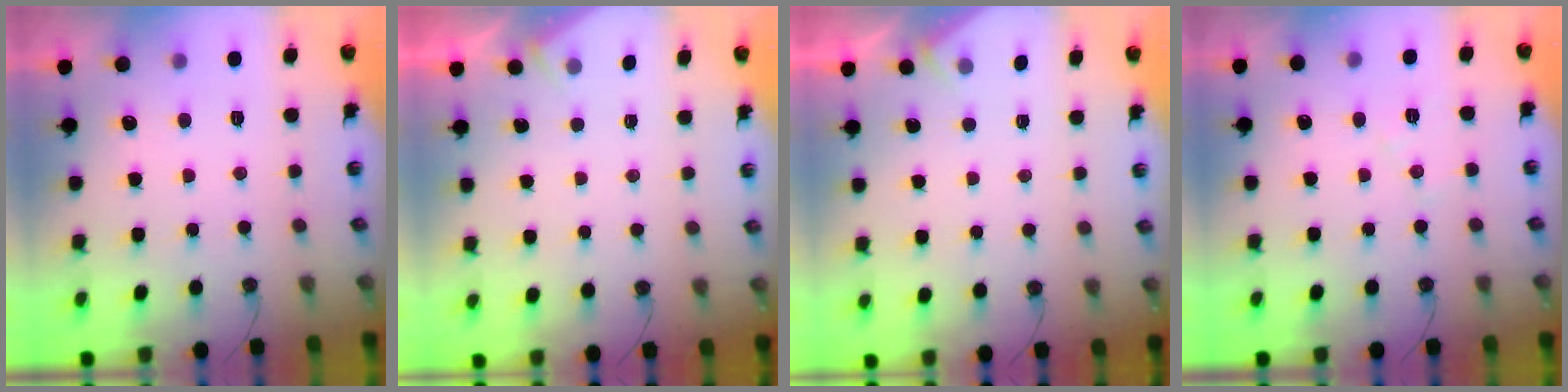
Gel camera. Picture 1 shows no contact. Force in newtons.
{"total": 2.5, "press": 2.5, "slide": 0.4}
{"total": 2.5, "press": 2.4, "slide": 0.4}
{"total": 6.8, "press": 6.7, "slide": 0.8}